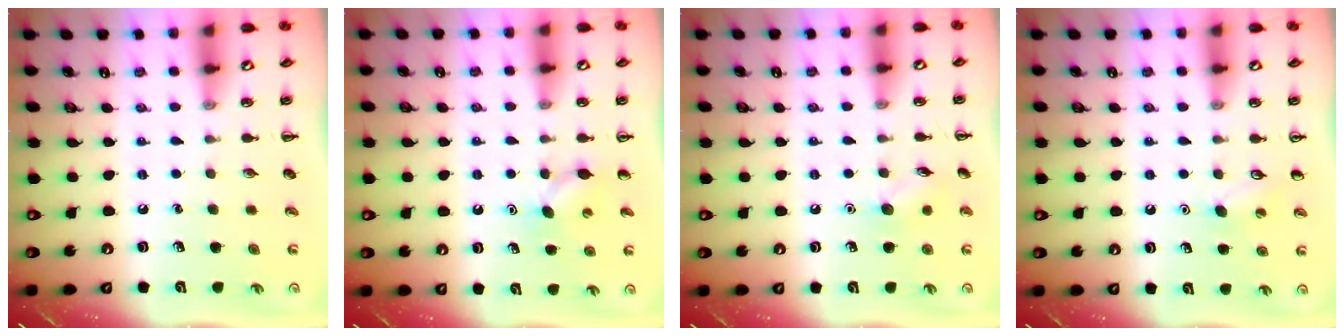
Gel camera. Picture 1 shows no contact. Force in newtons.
{"total": 4.7, "press": 4.4, "slide": 1.5}
{"total": 7.3, "press": 7.1, "slide": 1.6}
{"total": 5.8, "press": 5.6, "slide": 1.6}